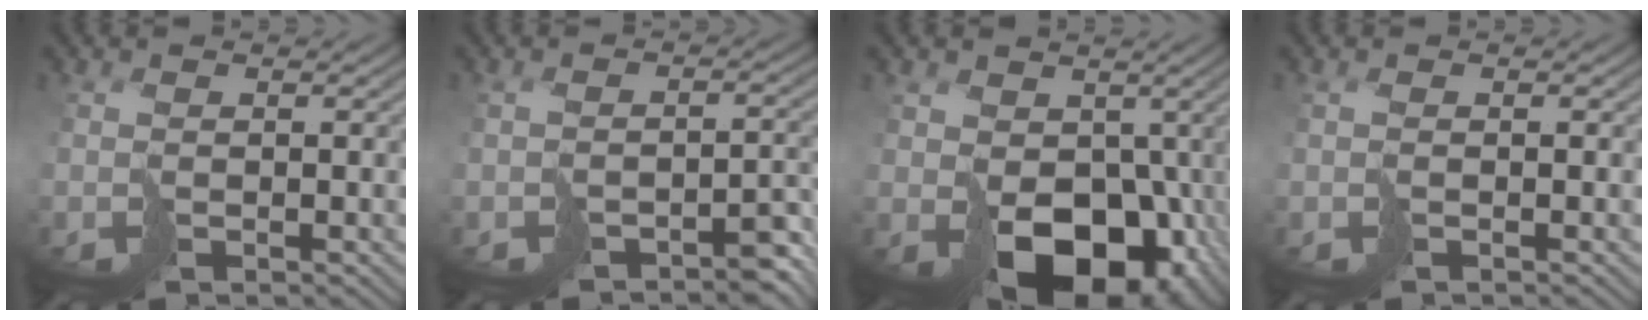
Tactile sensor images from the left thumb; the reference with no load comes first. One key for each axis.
{"total": 4.8, "fx": -3.2, "fy": 2.1, "fz": 2.9, "tx": -0.031, "ty": -0.006, "tz": -0.049}
{"total": 14.4, "fx": -2.7, "fy": 9.7, "fz": 10.3, "tx": -0.162, "ty": -0.041, "tz": -0.031}
{"total": 0.0}